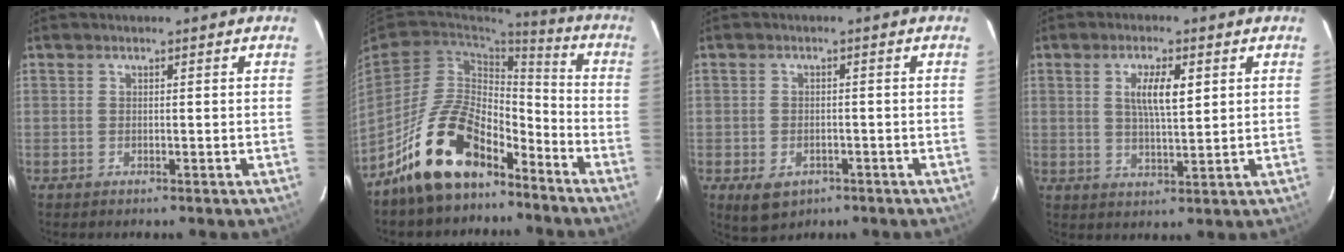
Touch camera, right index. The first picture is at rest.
{"total": 16.5, "force": [-11.5, 7.8, 8.9], "torque": [-0.179, 0.026, -0.192]}
{"total": 5.6, "force": [-2.9, 3.9, 2.9], "torque": [-0.063, -0.010, -0.038]}
{"total": 6.4, "force": [2.0, 1.8, 5.8], "torque": [-0.105, 0.002, 0.037]}